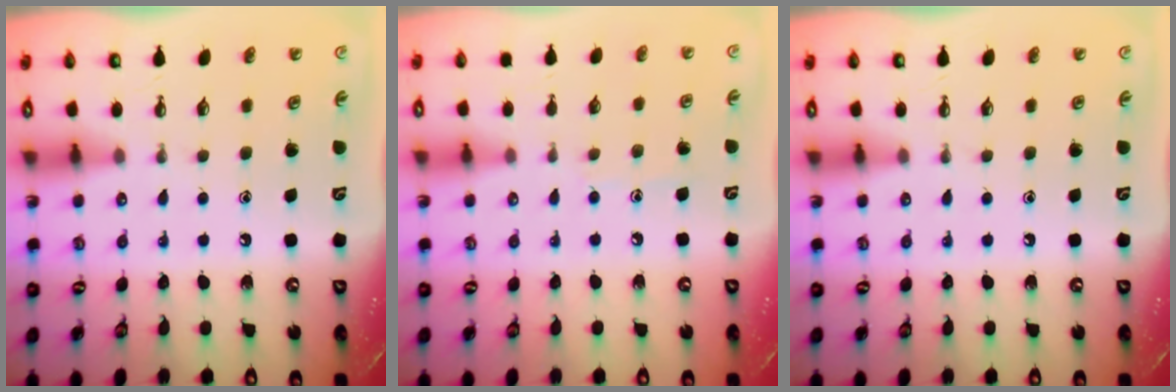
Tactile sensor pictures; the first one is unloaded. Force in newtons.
{"total": 4.6, "press": 4.6, "slide": 0.5}
{"total": 0.0}